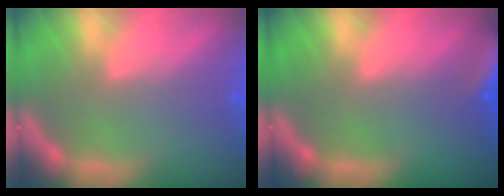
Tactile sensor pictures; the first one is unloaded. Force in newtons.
{"total": 5.0}